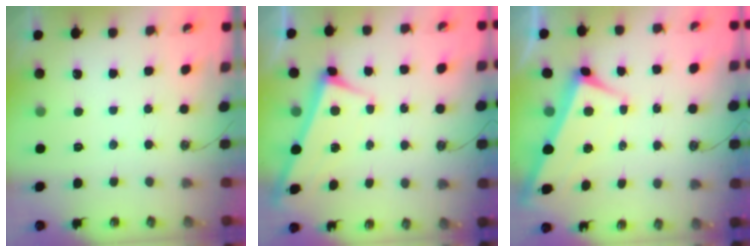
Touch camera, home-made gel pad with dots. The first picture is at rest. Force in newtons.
{"total": 2.8, "press": 2.8, "slide": 0.5}
{"total": 1.8, "press": 1.5, "slide": 0.9}